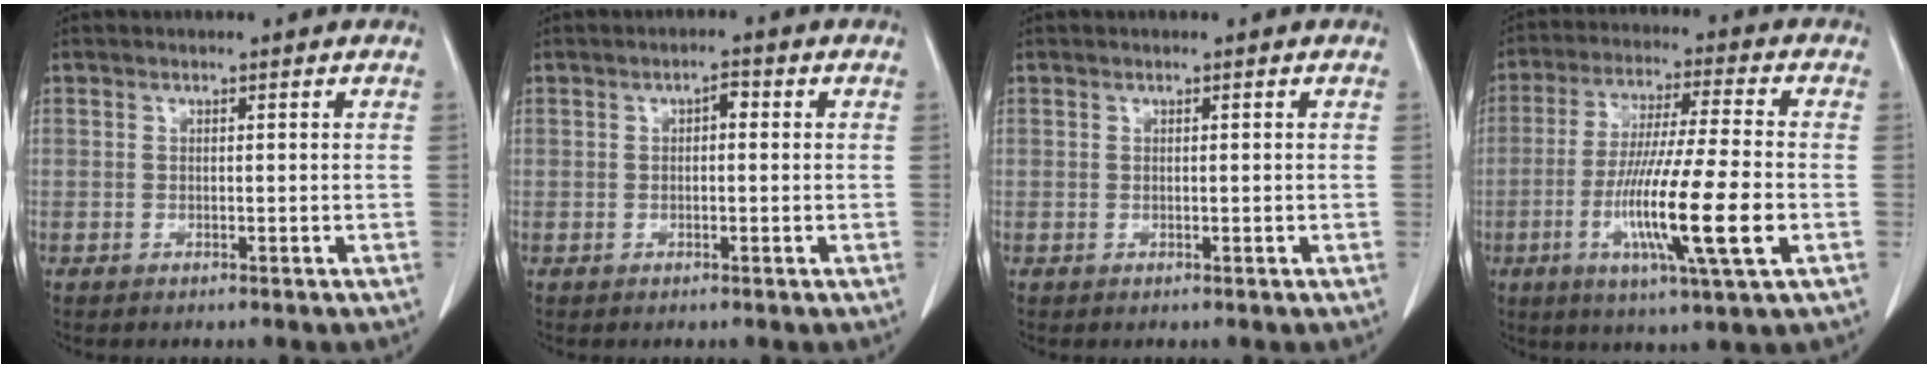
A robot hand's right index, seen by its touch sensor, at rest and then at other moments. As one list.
[{"total": 2.1, "force": [0.3, 1.0, 1.8], "torque": [-0.028, 0.011, 0.003]}, {"total": 0.0}, {"total": 15.9, "force": [-4.4, 0.4, 15.3], "torque": [-0.289, -0.023, -0.079]}]